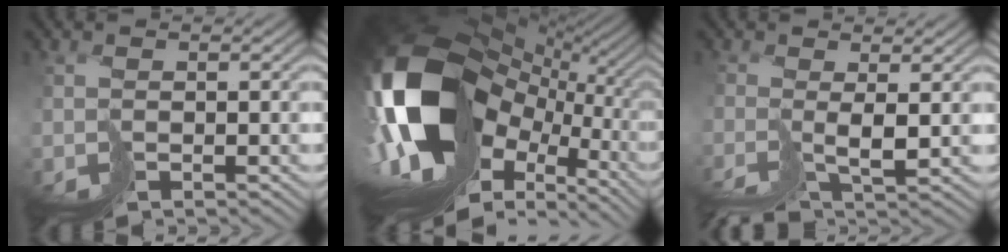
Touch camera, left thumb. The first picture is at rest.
{"total": 20.6, "force": [-1.0, 13.1, 15.9], "torque": [-0.329, -0.038, 0.014]}
{"total": 2.4, "force": [-1.3, -0.8, 1.9], "torque": [-0.027, -0.004, -0.028]}